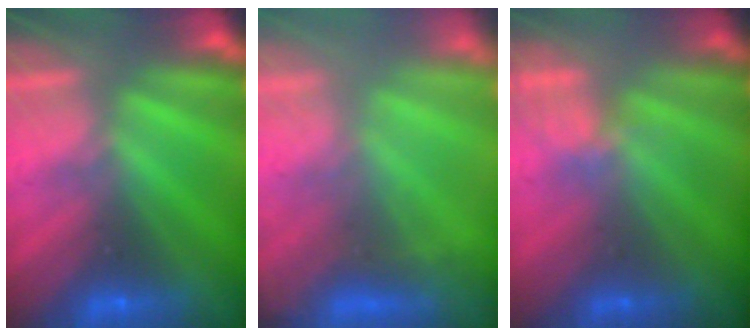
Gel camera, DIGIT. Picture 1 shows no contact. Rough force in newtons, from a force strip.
{"total": 5.6}
{"total": 1.9}